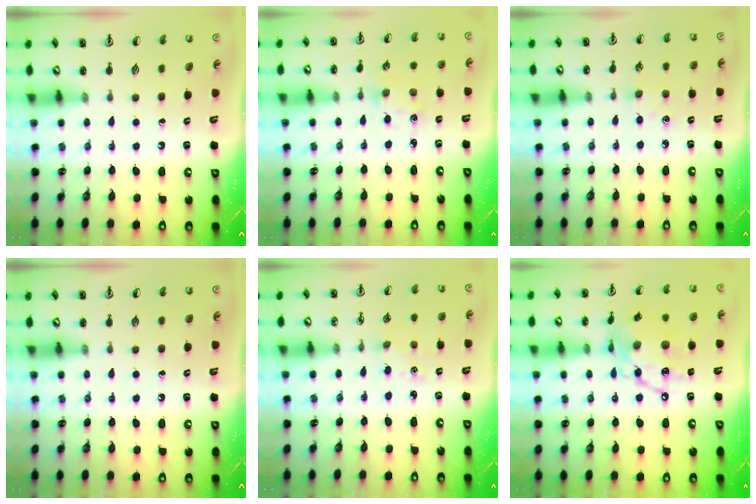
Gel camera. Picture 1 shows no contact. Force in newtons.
{"total": 1.0, "press": 1.0, "slide": 0.2}
{"total": 3.3, "press": 3.2, "slide": 0.4}
{"total": 0.0}
{"total": 1.7, "press": 1.6, "slide": 0.2}
{"total": 14.7, "press": 14.6, "slide": 1.3}